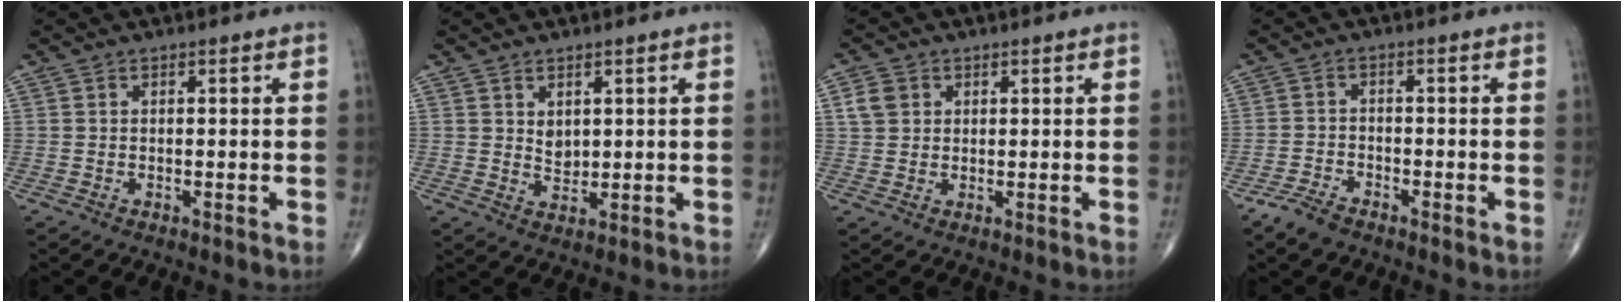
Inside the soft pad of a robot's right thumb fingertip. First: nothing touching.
{"total": 2.9, "force": [1.2, 1.9, 1.9], "torque": [-0.020, -0.013, 0.026]}
{"total": 3.8, "force": [1.2, 3.2, 1.7], "torque": [-0.021, 0.002, 0.025]}
{"total": 4.0, "force": [-3.2, 1.7, 1.8], "torque": [-0.039, 0.006, -0.061]}